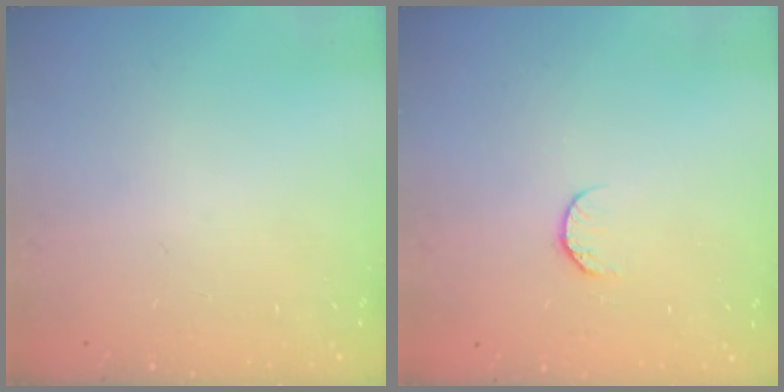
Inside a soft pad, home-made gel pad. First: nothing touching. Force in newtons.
{"total": 6.3, "press": 6.2, "slide": 0.6}